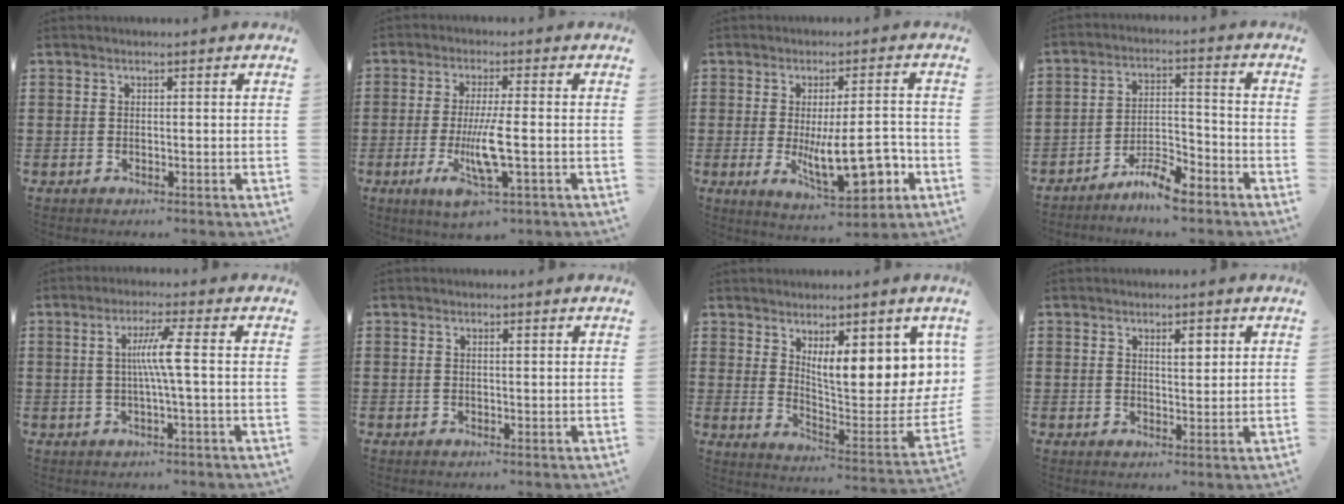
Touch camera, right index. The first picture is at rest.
{"total": 7.8, "force": [-2.2, 1.2, 7.4], "torque": [-0.157, -0.022, -0.042]}
{"total": 12.3, "force": [-2.5, 4.3, 11.2], "torque": [-0.174, -0.015, -0.036]}
{"total": 6.2, "force": [-5.3, 1.1, 2.9], "torque": [-0.063, 0.009, -0.104]}
{"total": 5.4, "force": [0.1, -0.5, 5.3], "torque": [-0.101, -0.005, -0.005]}
{"total": 0.8, "force": [0.2, 0.3, 0.7], "torque": [-0.016, 0.002, 0.004]}
{"total": 10.4, "force": [5.3, 3.2, 8.4], "torque": [-0.117, -0.048, 0.089]}
{"total": 2.7, "force": [1.2, 1.0, 2.1], "torque": [-0.037, 0.004, 0.017]}